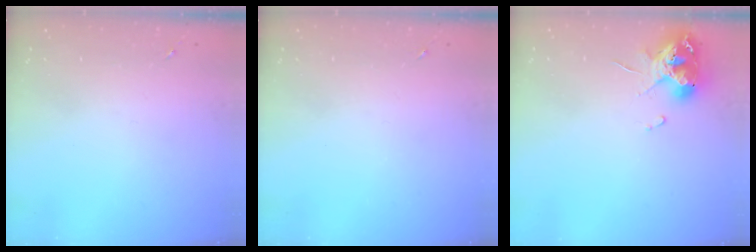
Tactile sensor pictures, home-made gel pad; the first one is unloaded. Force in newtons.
{"total": 0.0}
{"total": 11.1, "press": 11.0, "slide": 1.2}